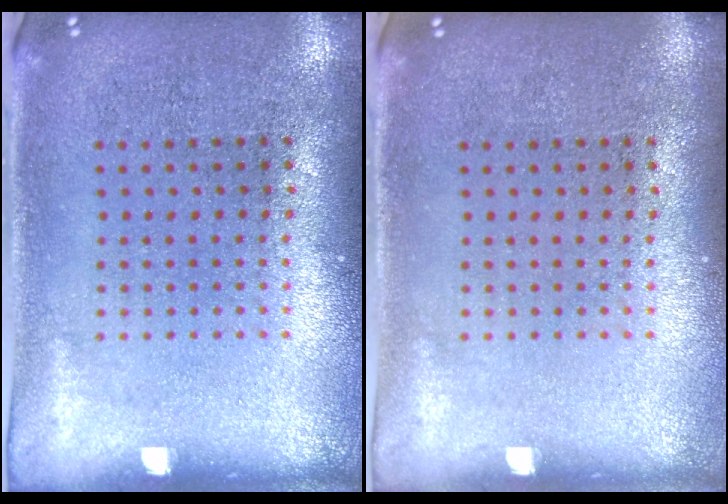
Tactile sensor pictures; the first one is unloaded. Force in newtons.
{"total": 0.0}